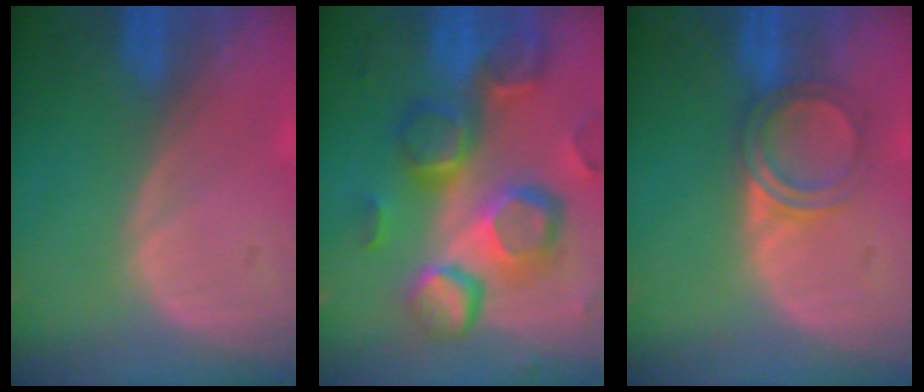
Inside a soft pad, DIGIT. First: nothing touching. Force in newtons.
{"total": 12.8, "press": 11.2, "slide": 6.2}
{"total": 4.2, "press": 4.0, "slide": 1.4}